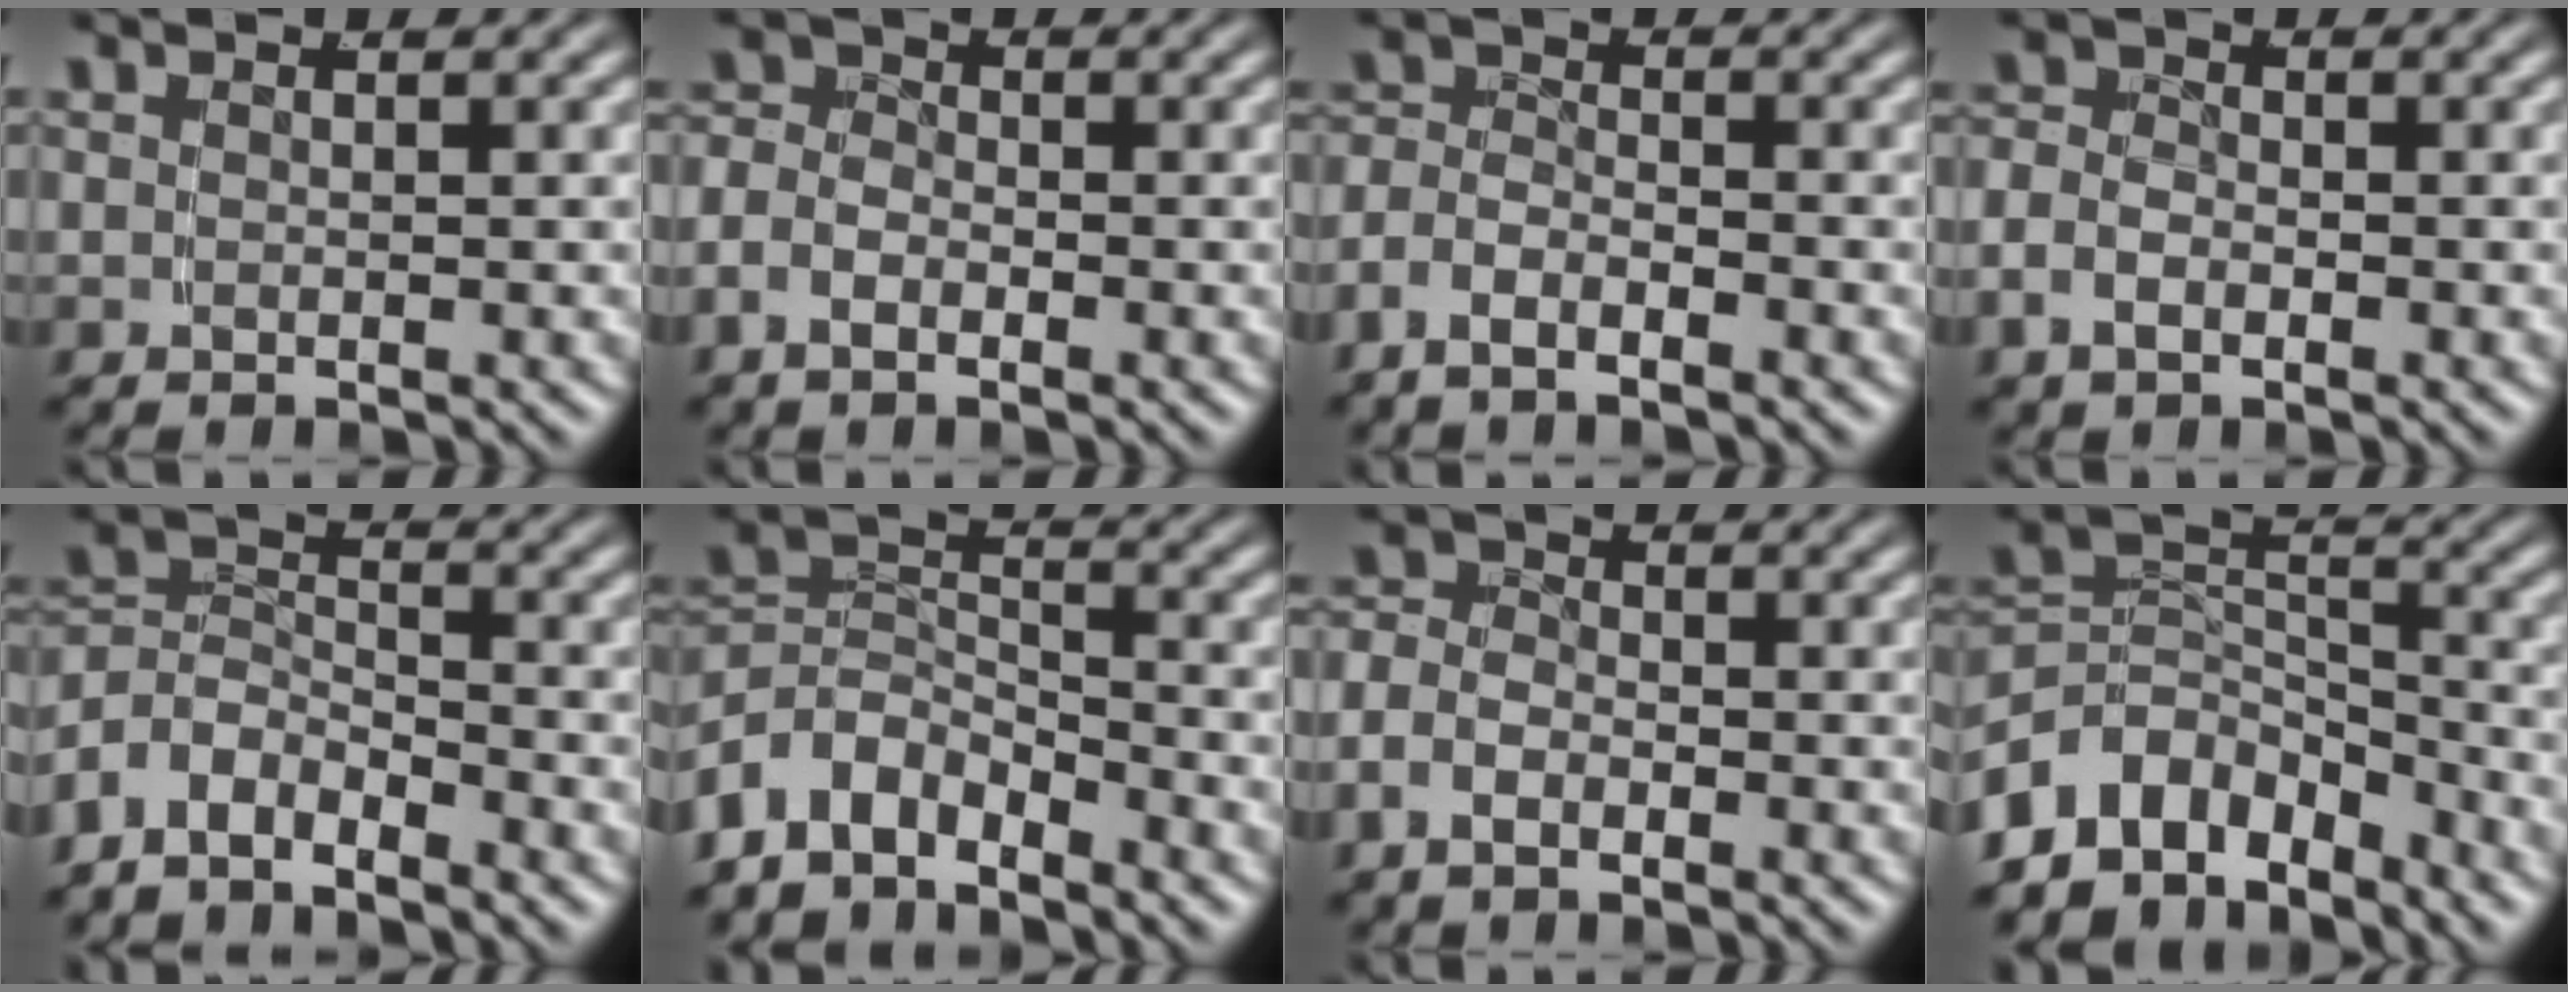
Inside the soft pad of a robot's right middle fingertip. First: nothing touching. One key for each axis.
{"total": 3.5, "fx": -1.2, "fy": 2.7, "fz": 1.9, "tx": -0.047, "ty": -0.015, "tz": -0.023}
{"total": 3.4, "fx": -1.9, "fy": 2.2, "fz": 1.7, "tx": -0.046, "ty": -0.015, "tz": -0.035}
{"total": 2.8, "fx": -1.2, "fy": 2.0, "fz": 1.5, "tx": -0.043, "ty": -0.013, "tz": -0.018}
{"total": 6.1, "fx": -2.9, "fy": 4.8, "fz": 2.4, "tx": -0.071, "ty": -0.027, "tz": -0.050}
{"total": 7.3, "fx": -3.5, "fy": 5.4, "fz": 3.4, "tx": -0.082, "ty": -0.031, "tz": -0.055}
{"total": 4.1, "fx": -1.3, "fy": 3.3, "fz": 2.2, "tx": -0.052, "ty": -0.014, "tz": -0.025}
{"total": 9.5, "fx": -4.4, "fy": 7.0, "fz": 4.8, "tx": -0.099, "ty": -0.046, "tz": -0.064}